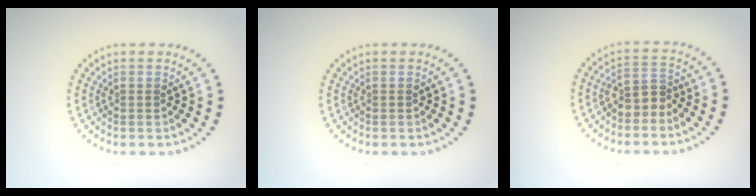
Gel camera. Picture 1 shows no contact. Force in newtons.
{"total": 0.0}
{"total": 2.2, "press": 1.9, "slide": 1.1}